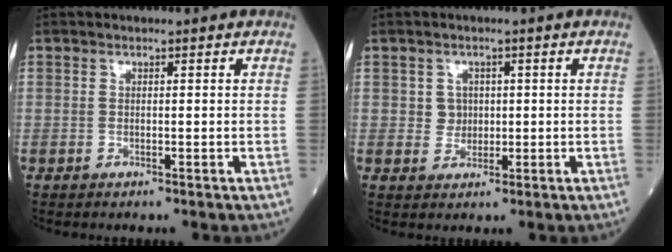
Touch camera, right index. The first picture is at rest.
{"total": 2.5, "force": [0.3, 2.4, 0.6], "torque": [-0.003, 0.002, 0.005]}